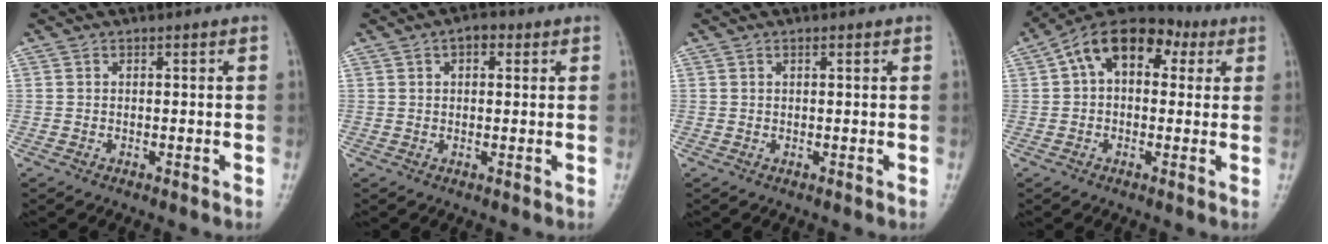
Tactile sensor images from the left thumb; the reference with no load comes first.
{"total": 3.1, "force": [1.3, 1.8, 2.2], "torque": [-0.023, 0.004, 0.016]}
{"total": 0.6, "force": [0.3, 0.1, 0.5], "torque": [-0.009, 0.002, 0.004]}
{"total": 13.2, "force": [3.7, 8.5, 9.4], "torque": [-0.120, 0.036, 0.048]}